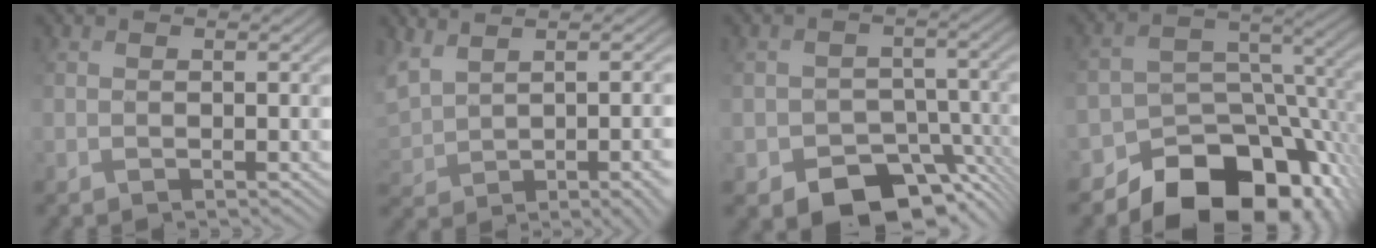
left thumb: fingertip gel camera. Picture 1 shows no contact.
{"total": 8.7, "force": [1.2, 4.2, 7.5], "torque": [-0.131, -0.003, 0.052]}
{"total": 8.7, "force": [-5.5, 5.8, 3.4], "torque": [-0.042, -0.010, -0.084]}
{"total": 14.6, "force": [-10.0, 8.3, 6.8], "torque": [-0.111, -0.023, -0.145]}